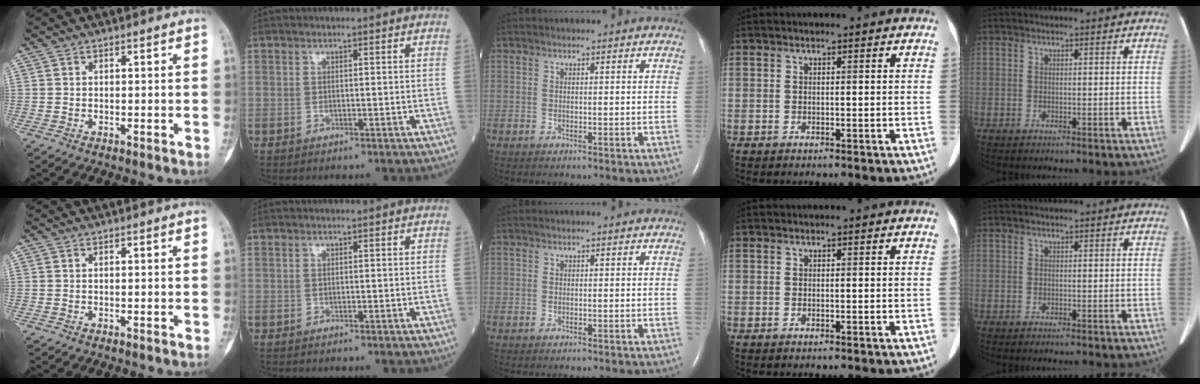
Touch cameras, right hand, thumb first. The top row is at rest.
{}